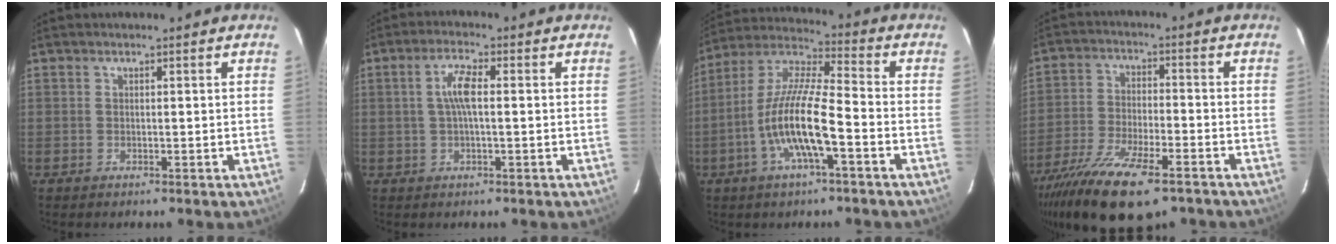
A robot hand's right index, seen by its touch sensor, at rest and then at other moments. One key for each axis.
{"total": 4.6, "fx": 0.3, "fy": 1.1, "fz": 4.5, "tx": -0.087, "ty": 0.008, "tz": 0.007}
{"total": 13.2, "fx": -4.8, "fy": 2.4, "fz": 12.1, "tx": -0.242, "ty": -0.003, "tz": -0.095}
{"total": 18.9, "fx": -13.3, "fy": 6.0, "fz": 12.1, "tx": -0.245, "ty": -0.054, "tz": -0.229}